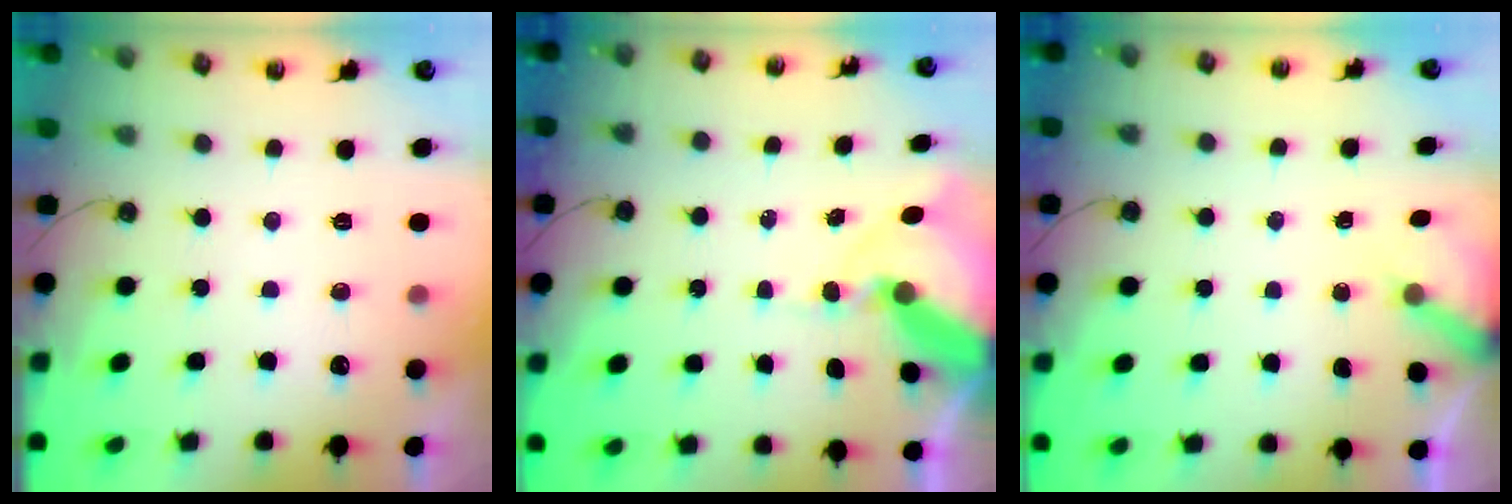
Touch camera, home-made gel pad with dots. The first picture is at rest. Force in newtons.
{"total": 13.1, "press": 13.0, "slide": 1.5}
{"total": 3.4, "press": 3.4, "slide": 0.3}